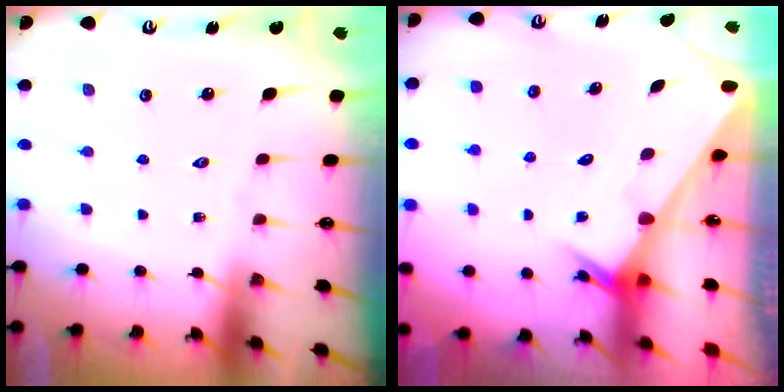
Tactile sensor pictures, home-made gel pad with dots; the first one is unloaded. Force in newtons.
{"total": 2.1, "press": 2.1, "slide": 0.2}